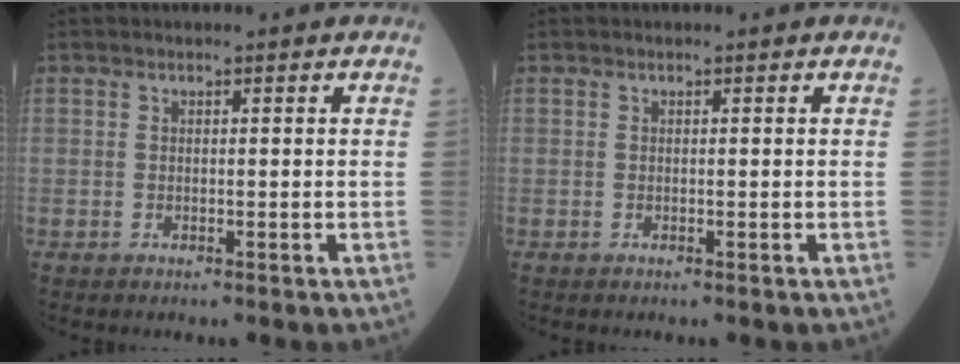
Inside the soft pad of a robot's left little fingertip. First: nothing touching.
{"total": 0.0}